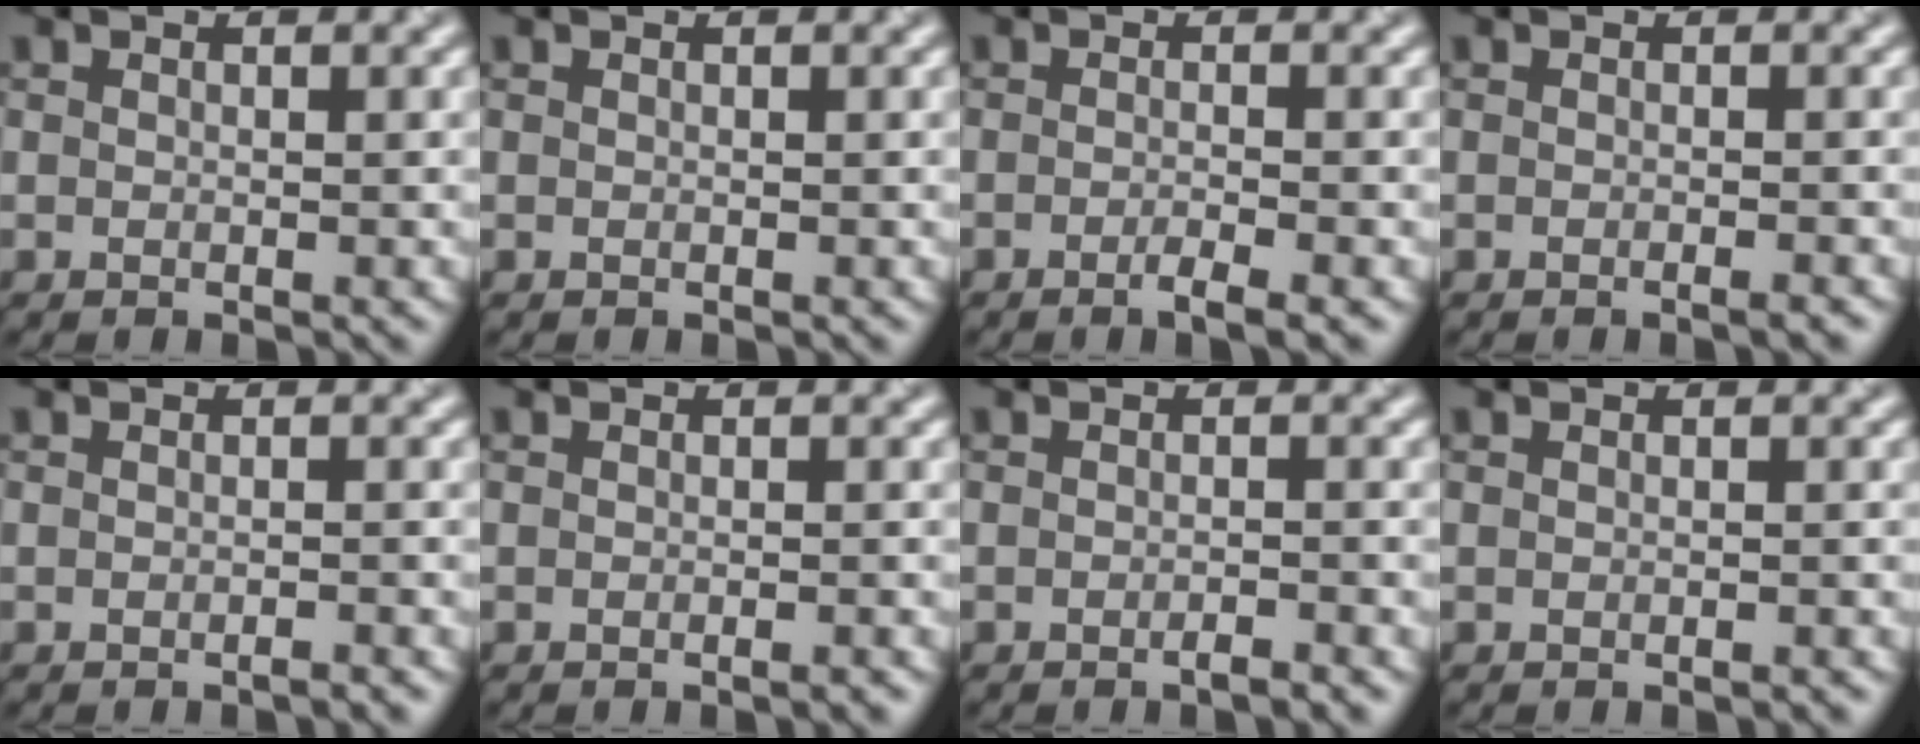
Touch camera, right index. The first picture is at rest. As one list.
[{"total": 0.0}, {"total": 2.1, "force": [-1.0, 0.7, 1.7], "torque": [-0.023, -0.001, -0.021]}, {"total": 1.7, "force": [-0.6, 0.6, 1.4], "torque": [-0.007, -0.001, -0.004]}, {"total": 1.2, "force": [-0.7, 0.4, 0.9], "torque": [-0.004, 0.001, -0.008]}, {"total": 1.4, "force": [-0.6, 0.5, 1.2], "torque": [-0.007, -0.001, -0.004]}, {"total": 1.5, "force": [-1.0, 0.4, 1.0], "torque": [-0.009, 0.000, -0.016]}, {"total": 0.8, "force": [-0.4, 0.3, 0.7], "torque": [-0.004, 0.000, -0.003]}]